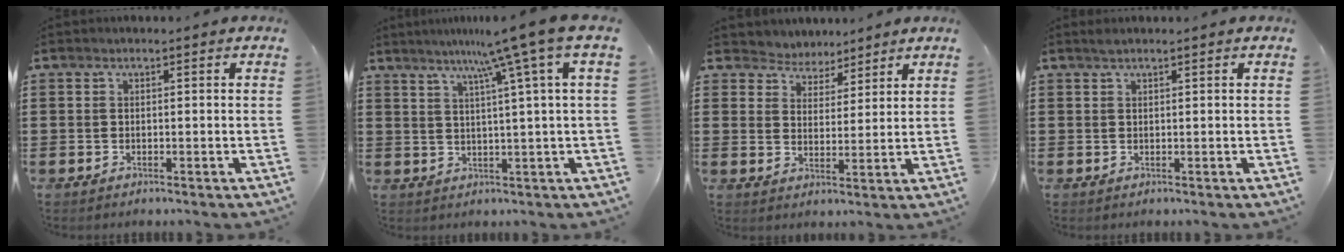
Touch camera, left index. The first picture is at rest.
{"total": 8.1, "force": [4.3, -2.0, 6.6], "torque": [-0.120, -0.014, 0.060]}
{"total": 4.1, "force": [3.7, 1.7, -0.6], "torque": [-0.010, -0.013, 0.066]}
{"total": 0.8, "force": [0.6, 0.0, 0.6], "torque": [-0.012, -0.001, 0.011]}